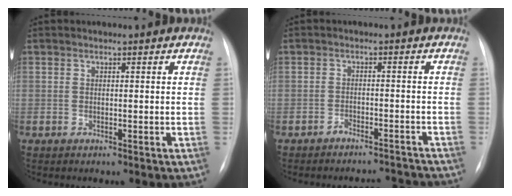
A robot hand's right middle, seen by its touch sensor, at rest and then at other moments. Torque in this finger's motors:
{"motor_torque": [-0.31, -0.53, 0.04, 0.01]}